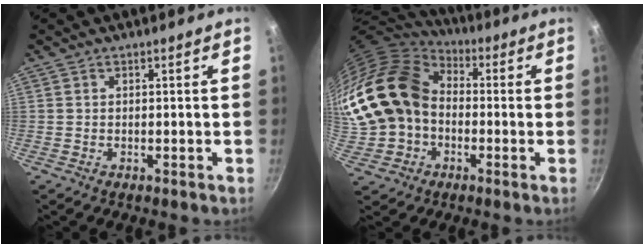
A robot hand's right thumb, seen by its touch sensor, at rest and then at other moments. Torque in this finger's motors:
{"motor_torque": [1.80, 3.21, 2.09, -0.68, 0.45]}